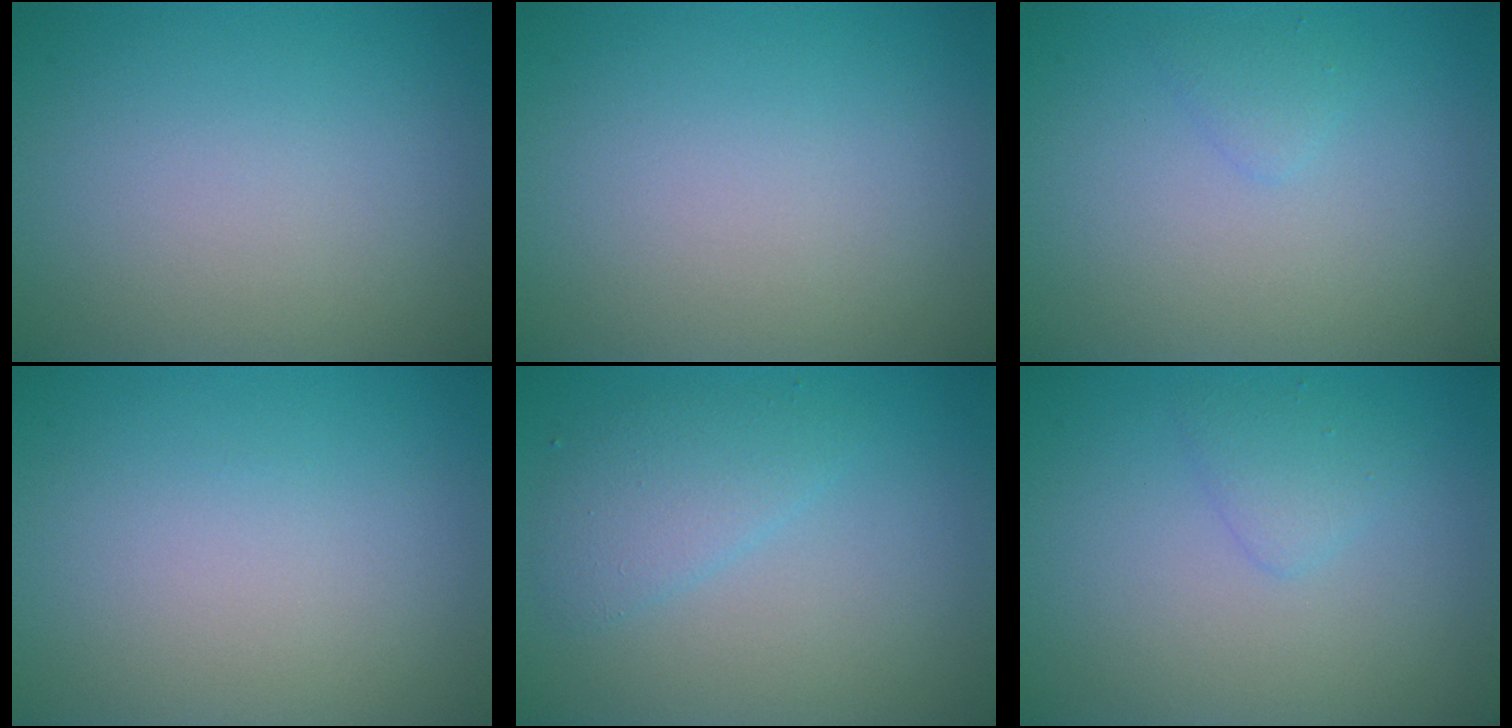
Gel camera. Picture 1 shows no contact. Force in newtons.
{"total": 0.0}
{"total": 0.9, "press": 0.9, "slide": 0.0}
{"total": 0.0}
{"total": 2.5, "press": 2.5, "slide": 0.1}
{"total": 1.5, "press": 1.5, "slide": 0.0}